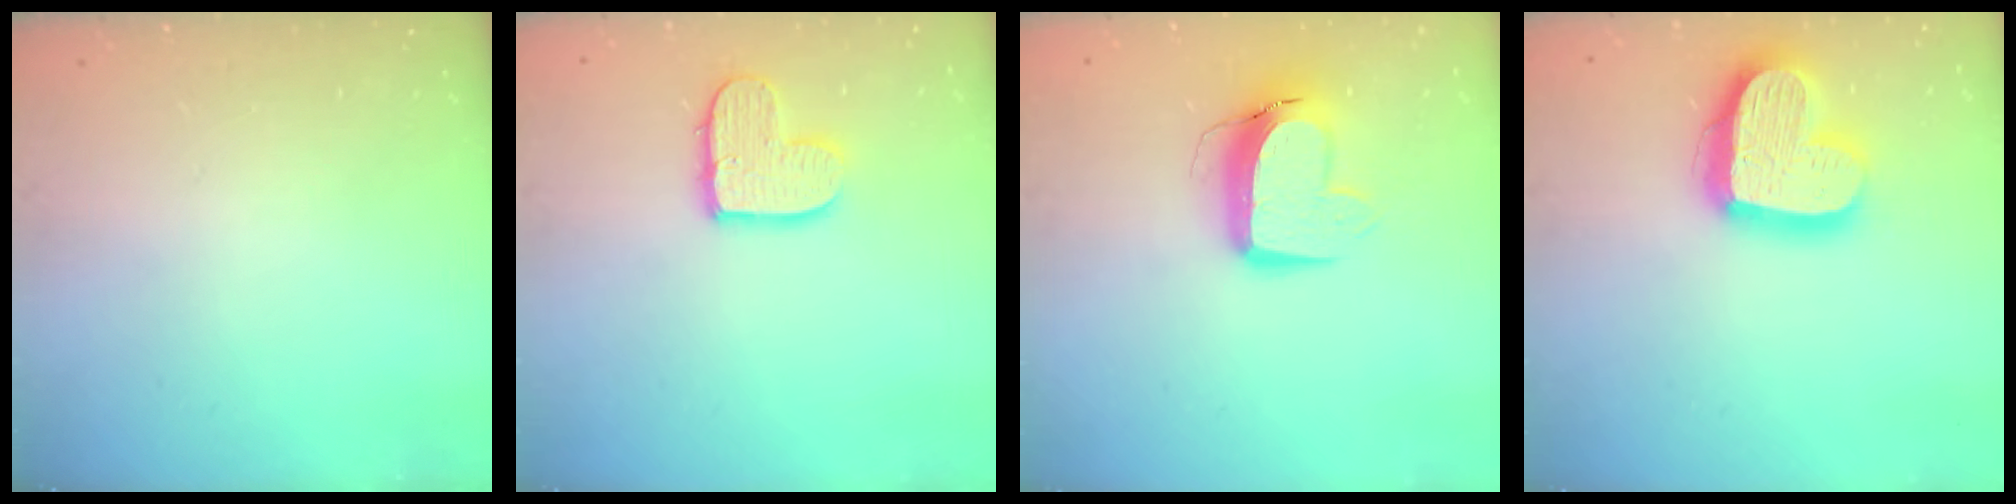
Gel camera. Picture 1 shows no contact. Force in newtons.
{"total": 10.1, "press": 10.1, "slide": 0.7}
{"total": 11.6, "press": 11.5, "slide": 1.3}
{"total": 20.5, "press": 20.4, "slide": 1.8}